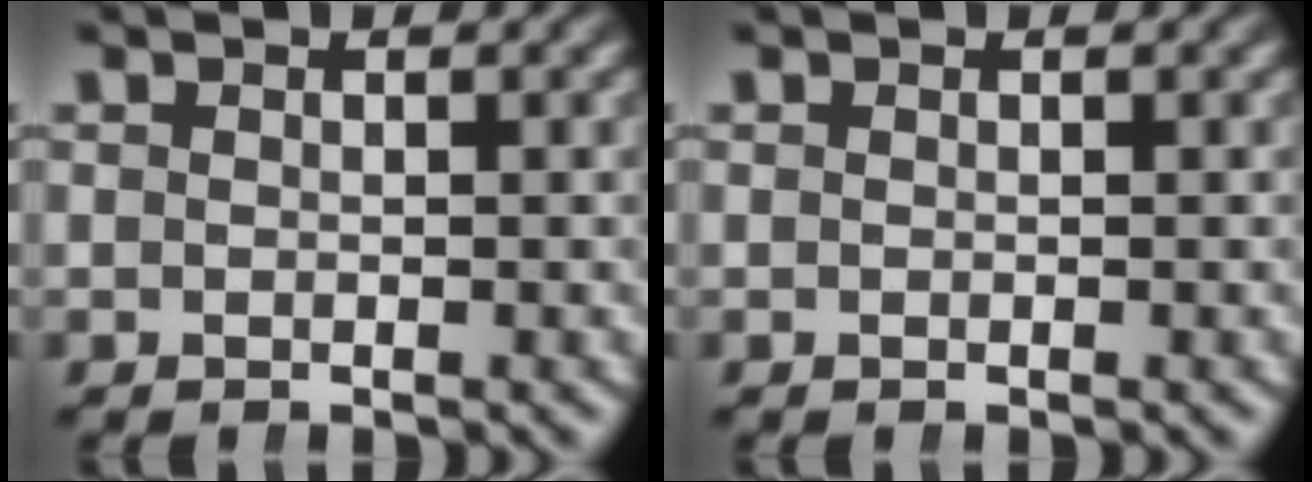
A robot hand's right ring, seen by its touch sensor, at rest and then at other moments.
{"total": 0.0}